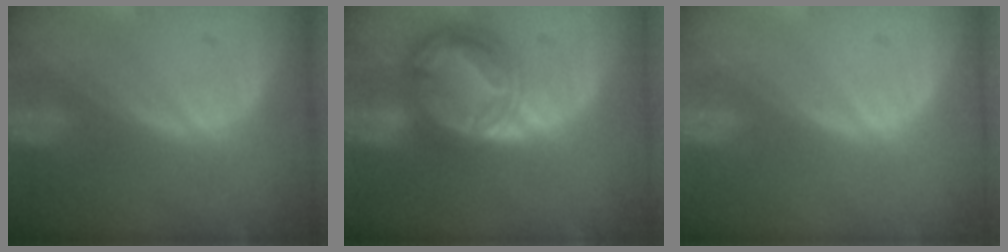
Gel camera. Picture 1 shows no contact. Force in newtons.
{"total": 8.9, "press": 8.8, "slide": 0.8}
{"total": 0.0}